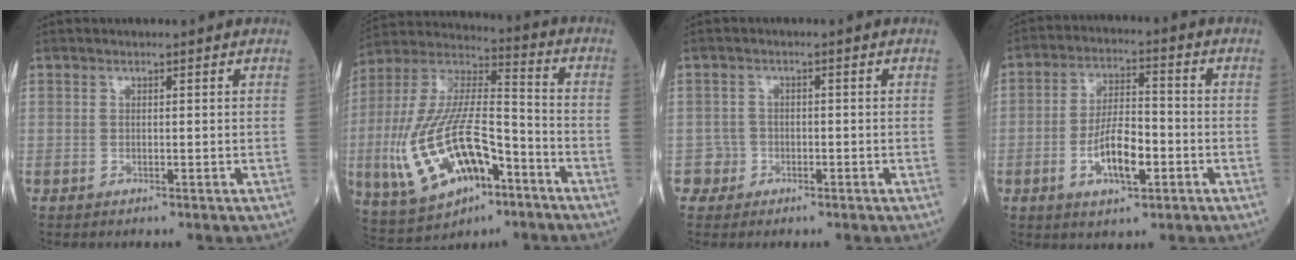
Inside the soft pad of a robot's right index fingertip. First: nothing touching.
{"total": 20.5, "force": [-7.3, 8.2, 17.3], "torque": [-0.364, 0.004, -0.120]}
{"total": 2.3, "force": [-1.0, 2.0, -0.4], "torque": [0.017, 0.012, -0.023]}
{"total": 8.9, "force": [-2.8, 3.2, 7.8], "torque": [-0.147, 0.007, -0.050]}